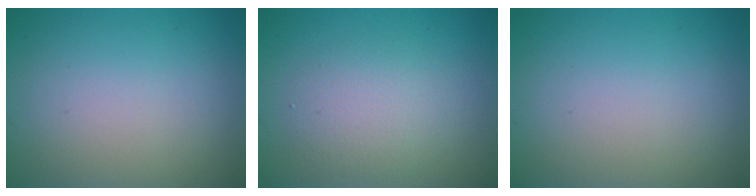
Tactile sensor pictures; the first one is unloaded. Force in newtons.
{"total": 2.9, "press": 2.9, "slide": 0.2}
{"total": 0.0}